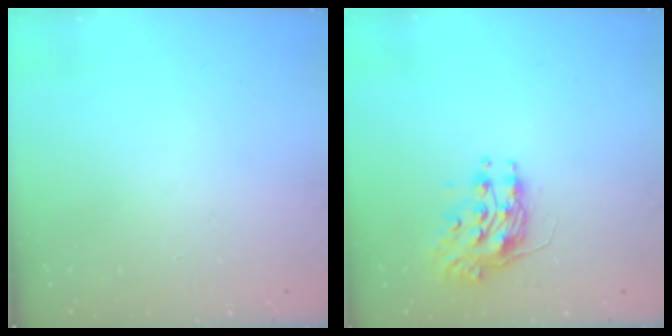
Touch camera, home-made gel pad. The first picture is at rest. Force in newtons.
{"total": 9.2, "press": 9.2, "slide": 0.5}